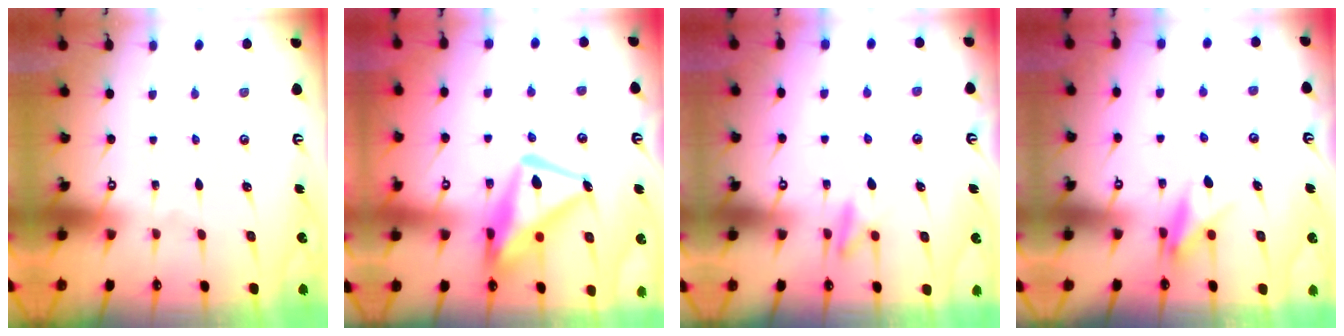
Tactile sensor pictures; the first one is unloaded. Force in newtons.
{"total": 15.6, "press": 15.5, "slide": 1.4}
{"total": 8.7, "press": 8.6, "slide": 1.2}
{"total": 8.0, "press": 8.0, "slide": 0.5}